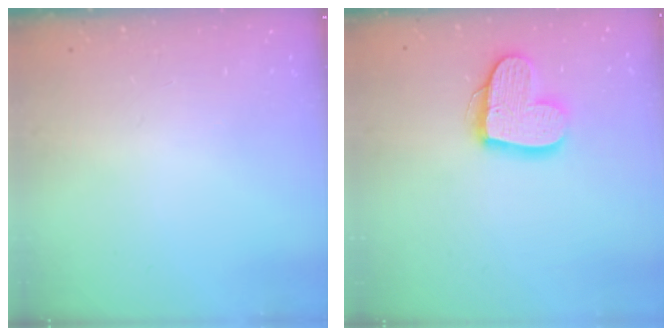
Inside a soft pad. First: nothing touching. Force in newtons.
{"total": 15.0, "press": 14.9, "slide": 1.1}